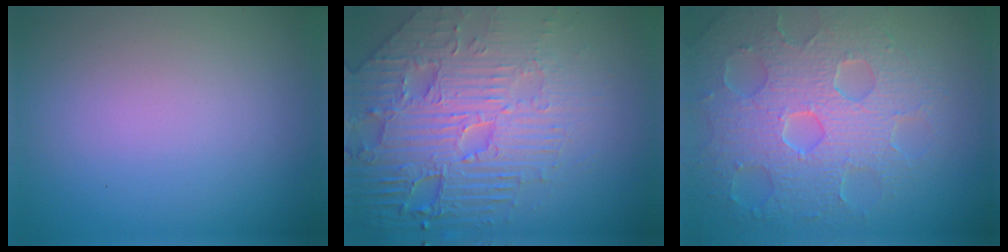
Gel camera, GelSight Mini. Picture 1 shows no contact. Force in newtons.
{"total": 8.7, "press": 6.2, "slide": 6.1}
{"total": 8.1, "press": 5.8, "slide": 5.8}